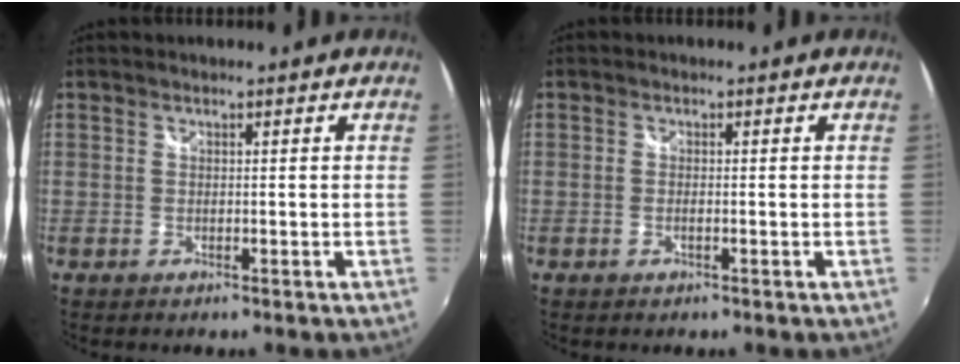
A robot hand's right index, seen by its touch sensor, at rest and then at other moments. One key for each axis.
{"total": 1.1, "fx": -0.4, "fy": 0.2, "fz": 1.0, "tx": -0.021, "ty": -0.001, "tz": -0.008}